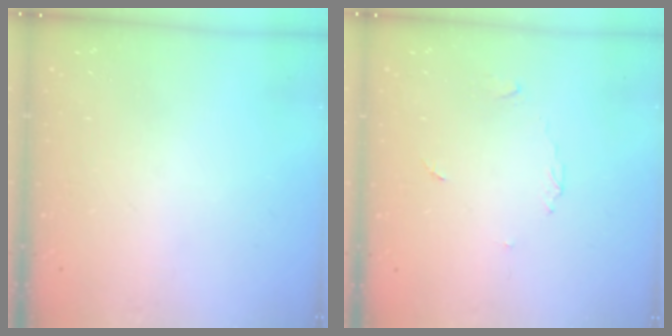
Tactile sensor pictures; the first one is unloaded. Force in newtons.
{"total": 2.7, "press": 2.7, "slide": 0.4}